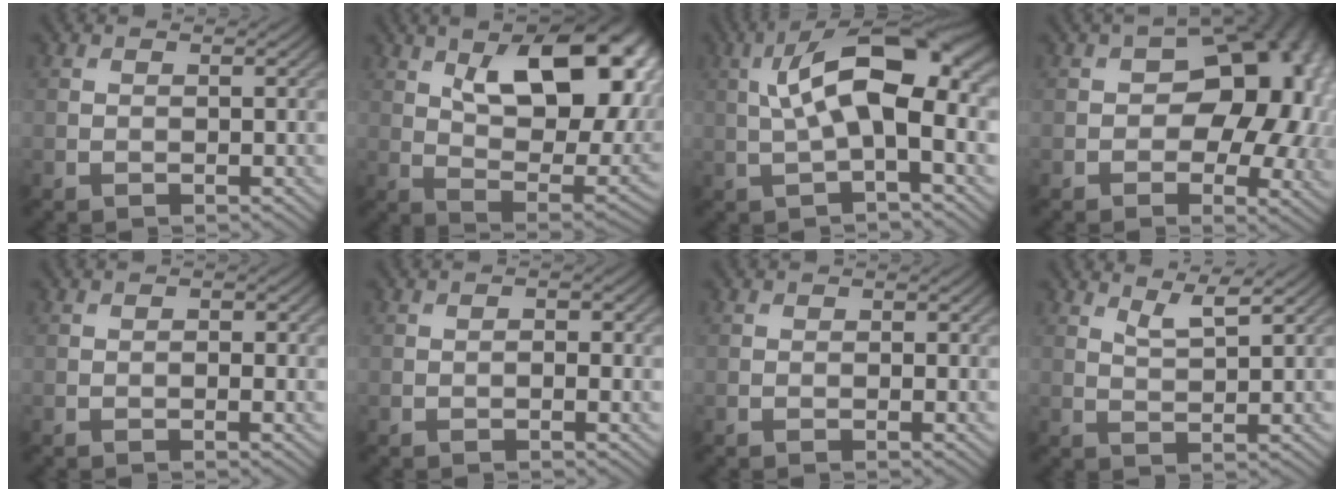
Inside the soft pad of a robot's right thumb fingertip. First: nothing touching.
{"total": 19.0, "force": [7.0, 9.7, 14.7], "torque": [-0.213, 0.016, 0.105]}
{"total": 11.2, "force": [0.9, 4.1, 10.4], "torque": [-0.180, 0.017, 0.016]}
{"total": 14.6, "force": [0.9, 9.5, 11.0], "torque": [-0.108, -0.008, 0.025]}
{"total": 1.0, "force": [-0.2, 0.3, 0.9], "torque": [-0.013, -0.002, 0.000]}
{"total": 1.3, "force": [-0.3, 0.4, 1.2], "torque": [-0.019, -0.002, 0.000]}
{"total": 0.0}
{"total": 2.8, "force": [2.0, 0.3, 1.9], "torque": [-0.036, -0.001, 0.050]}